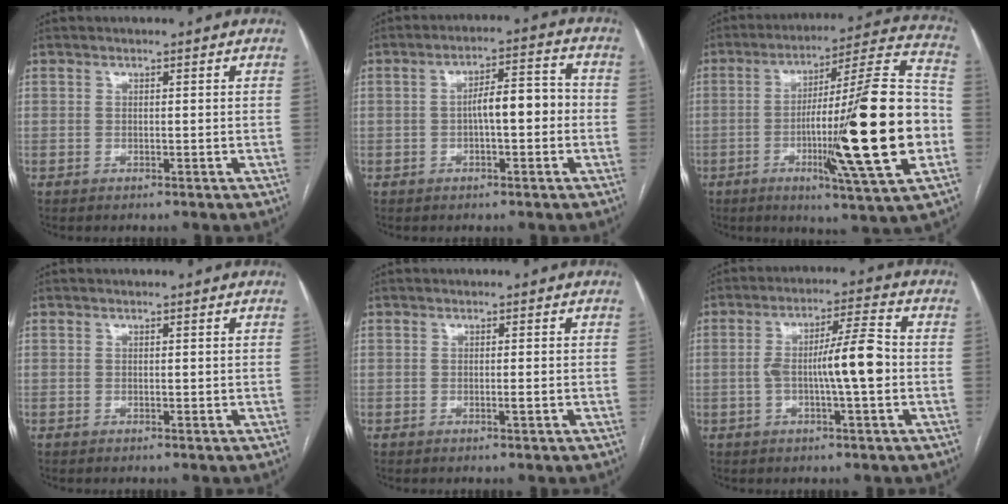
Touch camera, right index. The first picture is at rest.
{"total": 6.7, "force": [-0.8, 1.8, 6.4], "torque": [-0.104, 0.029, -0.013]}
{"total": 24.6, "force": [-5.0, 0.0, 24.0], "torque": [-0.346, -0.005, -0.089]}
{"total": 0.0}
{"total": 1.2, "force": [-0.3, -0.1, 1.1], "torque": [-0.020, -0.003, -0.003]}
{"total": 8.8, "force": [-1.1, 0.4, 8.7], "torque": [-0.150, 0.013, -0.022]}